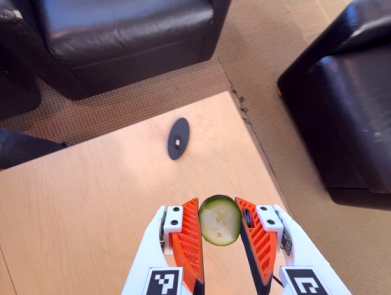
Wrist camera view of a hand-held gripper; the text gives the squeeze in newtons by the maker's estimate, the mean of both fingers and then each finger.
{"total": 9.4, "left": 9.5, "right": 9.2}